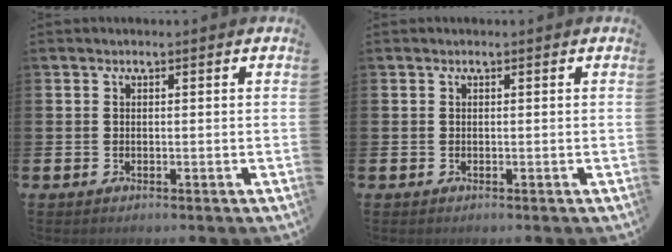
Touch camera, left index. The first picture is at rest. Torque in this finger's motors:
{"motor_torque": [-0.05, 0.00, 0.02, -0.01]}